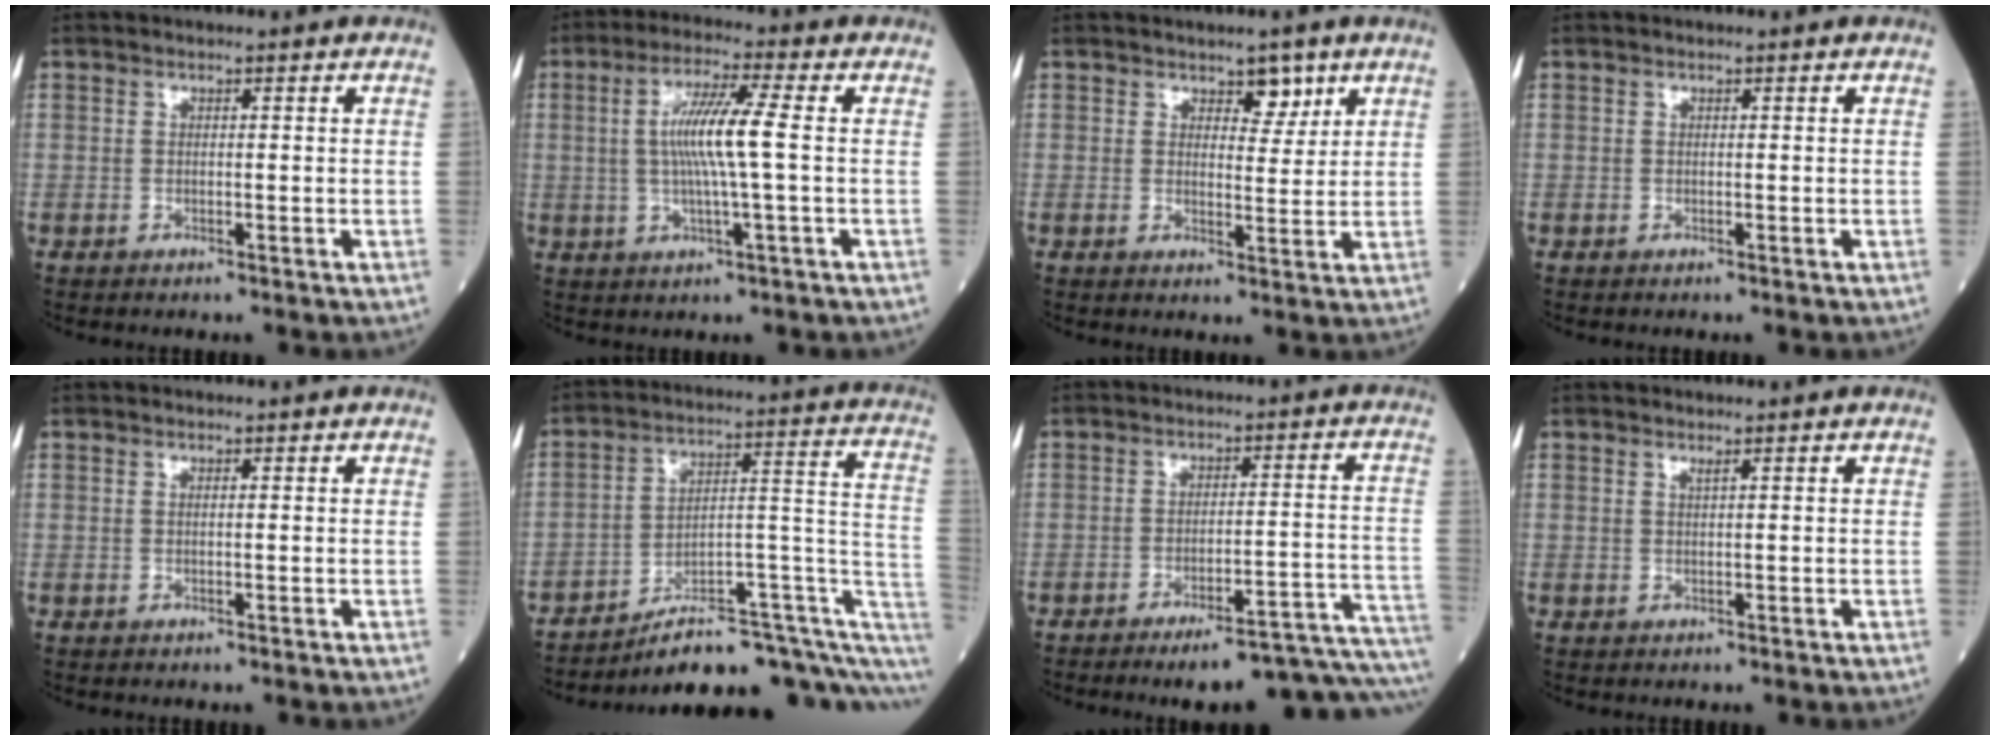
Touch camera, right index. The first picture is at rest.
{"total": 8.5, "force": [0.4, -0.3, 8.4], "torque": [-0.163, 0.003, 0.005]}
{"total": 3.5, "force": [2.3, 1.8, 2.1], "torque": [-0.019, -0.002, 0.033]}
{"total": 0.0}
{"total": 0.0}
{"total": 17.5, "force": [-11.2, 4.3, 12.8], "torque": [-0.113, 0.077, -0.154]}
{"total": 16.7, "force": [-14.7, 0.0, 7.9], "torque": [-0.037, 0.024, -0.188]}
{"total": 0.6, "force": [0.4, -0.1, 0.4], "torque": [-0.015, -0.005, 0.010]}